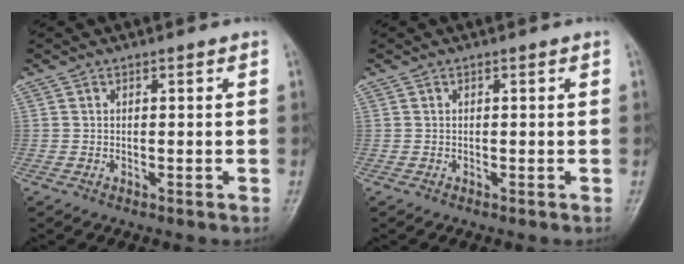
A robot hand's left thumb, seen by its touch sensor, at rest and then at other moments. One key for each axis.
{"total": 0.0}